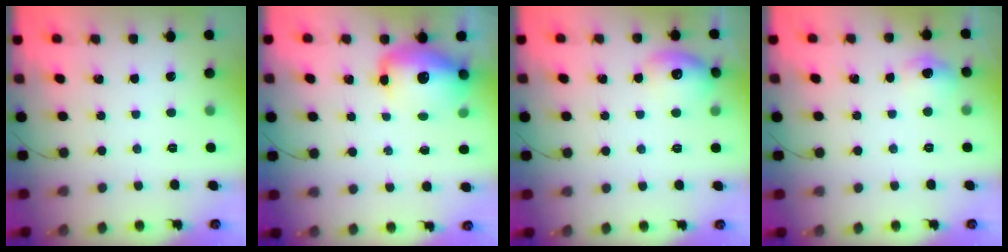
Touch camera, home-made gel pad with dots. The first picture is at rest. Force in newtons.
{"total": 12.9, "press": 12.4, "slide": 3.4}
{"total": 11.7, "press": 11.6, "slide": 1.2}
{"total": 6.1, "press": 5.8, "slide": 1.9}